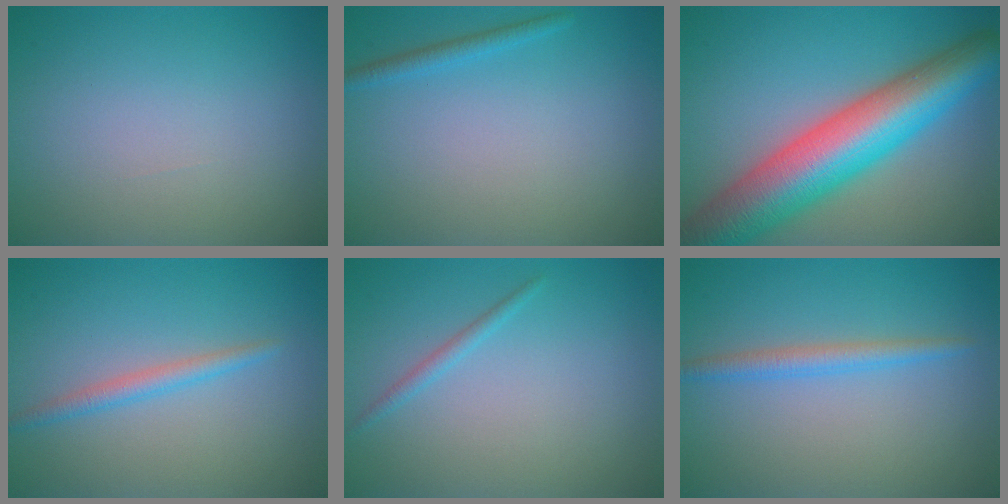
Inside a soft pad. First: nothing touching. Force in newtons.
{"total": 1.3, "press": 1.3, "slide": 0.0}
{"total": 12.0, "press": 12.0, "slide": 0.7}
{"total": 1.7, "press": 1.7, "slide": 0.1}
{"total": 1.0, "press": 1.0, "slide": 0.0}
{"total": 2.1, "press": 2.1, "slide": 0.0}